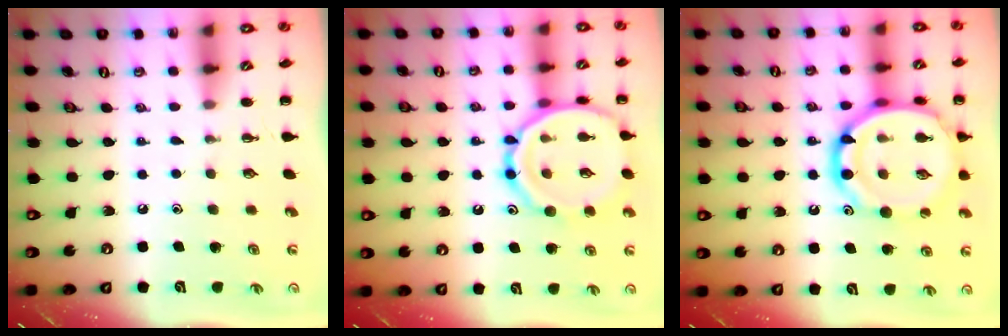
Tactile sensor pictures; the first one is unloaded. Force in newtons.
{"total": 17.7, "press": 17.7, "slide": 1.3}
{"total": 20.0, "press": 19.8, "slide": 2.5}